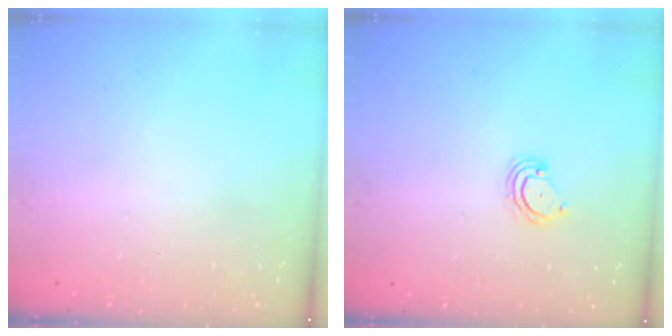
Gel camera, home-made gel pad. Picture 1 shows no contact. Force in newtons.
{"total": 2.3, "press": 2.3, "slide": 0.2}